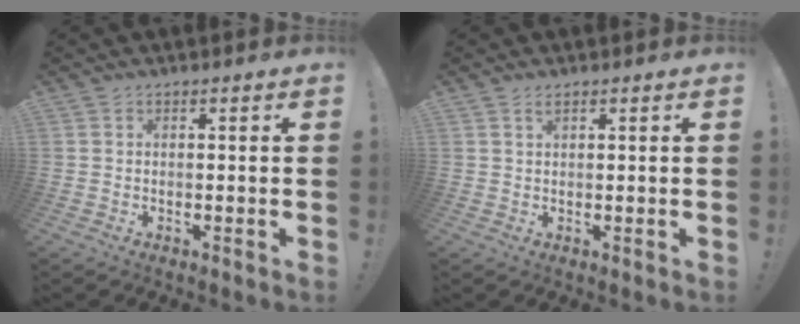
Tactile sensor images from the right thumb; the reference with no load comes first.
{"total": 1.0, "force": [0.8, 0.4, 0.6], "torque": [-0.009, -0.002, 0.014]}